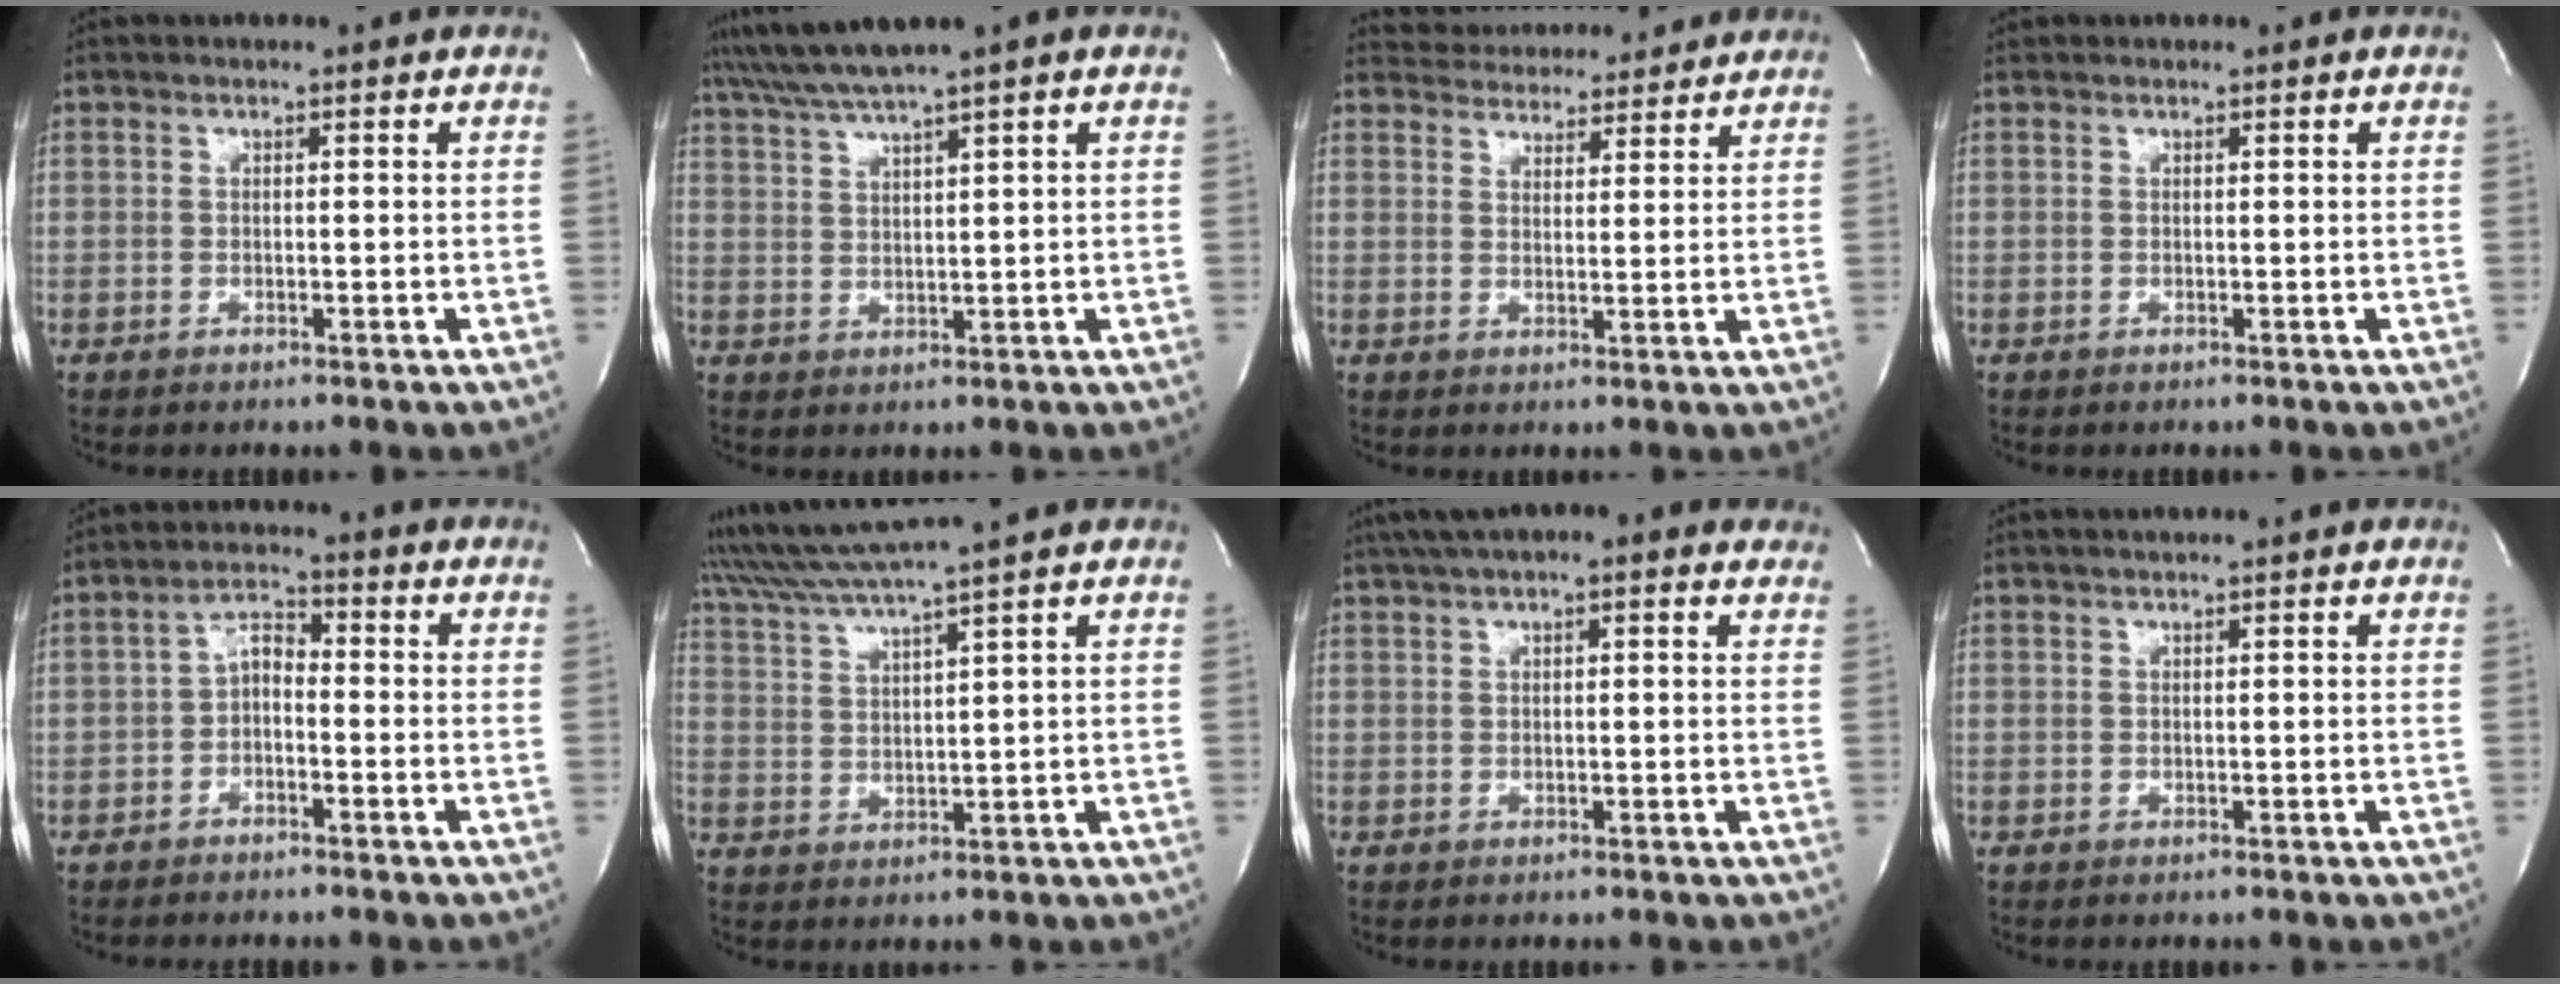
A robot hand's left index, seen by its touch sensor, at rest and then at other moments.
{"total": 6.2, "force": [4.9, -1.4, 3.6], "torque": [-0.076, 0.015, 0.095]}
{"total": 10.7, "force": [10.2, 2.6, 1.7], "torque": [-0.018, 0.014, 0.134]}
{"total": 0.0}
{"total": 3.7, "force": [-1.0, 1.8, 3.0], "torque": [-0.054, 0.016, -0.025]}
{"total": 9.4, "force": [8.1, -2.6, 4.2], "torque": [-0.085, 0.006, 0.148]}
{"total": 10.1, "force": [7.6, 2.3, 6.3], "torque": [-0.098, 0.042, 0.106]}
{"total": 4.2, "force": [3.7, -0.1, 2.0], "torque": [-0.028, 0.026, 0.050]}